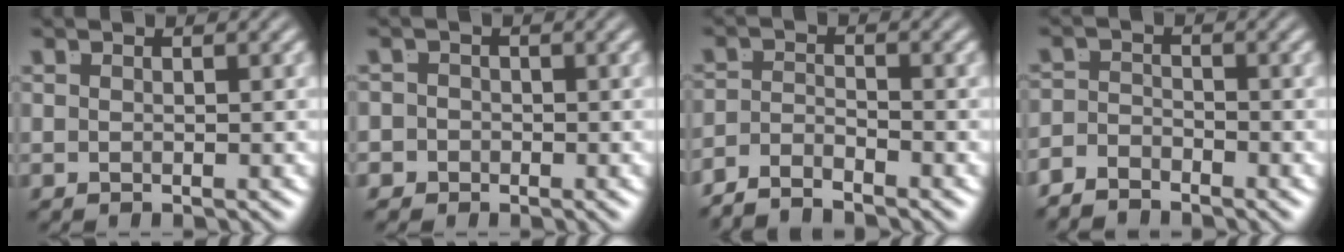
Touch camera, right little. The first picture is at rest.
{"total": 2.7, "force": [-1.4, 2.3, 0.0], "torque": [-0.011, -0.014, -0.025]}
{"total": 3.5, "force": [-3.2, 1.0, 0.9], "torque": [-0.015, -0.010, -0.056]}
{"total": 2.8, "force": [-2.6, 1.0, 0.4], "torque": [-0.005, -0.018, -0.042]}